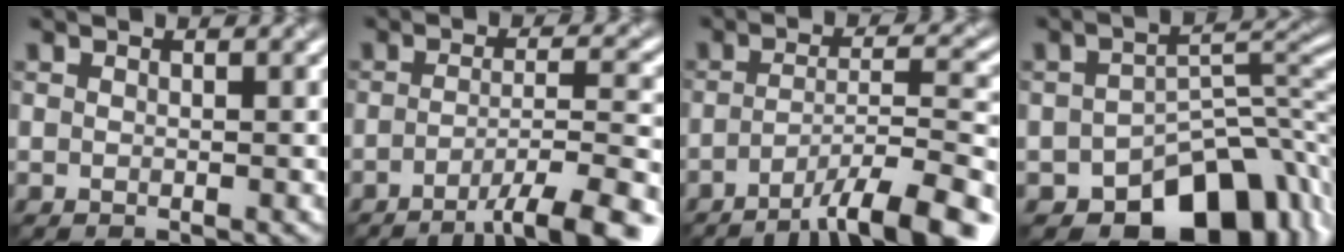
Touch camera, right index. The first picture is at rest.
{"total": 7.4, "force": [-4.7, 1.3, 5.6], "torque": [-0.077, 0.007, -0.071]}
{"total": 9.0, "force": [-6.1, 1.7, 6.3], "torque": [-0.092, 0.008, -0.097]}
{"total": 11.3, "force": [-7.6, 6.1, 5.8], "torque": [-0.060, -0.006, -0.125]}